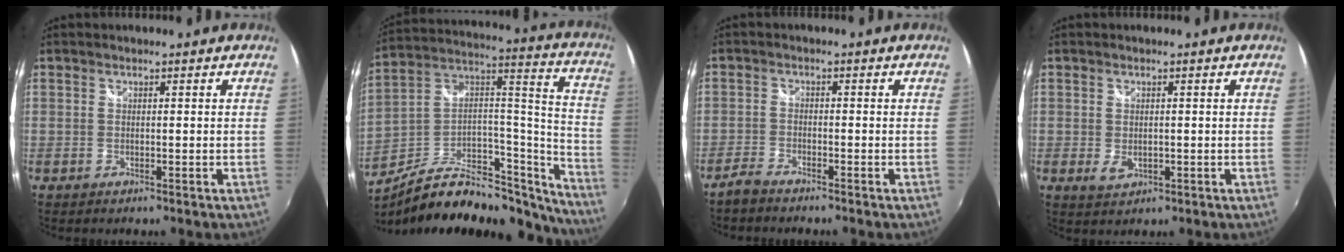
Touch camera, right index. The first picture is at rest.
{"total": 26.3, "force": [-21.1, 9.5, 12.5], "torque": [-0.165, 0.039, -0.319]}
{"total": 3.1, "force": [-2.9, 0.5, 0.8], "torque": [-0.033, -0.007, -0.062]}
{"total": 2.8, "force": [-0.4, 2.0, 2.0], "torque": [-0.035, -0.005, -0.004]}